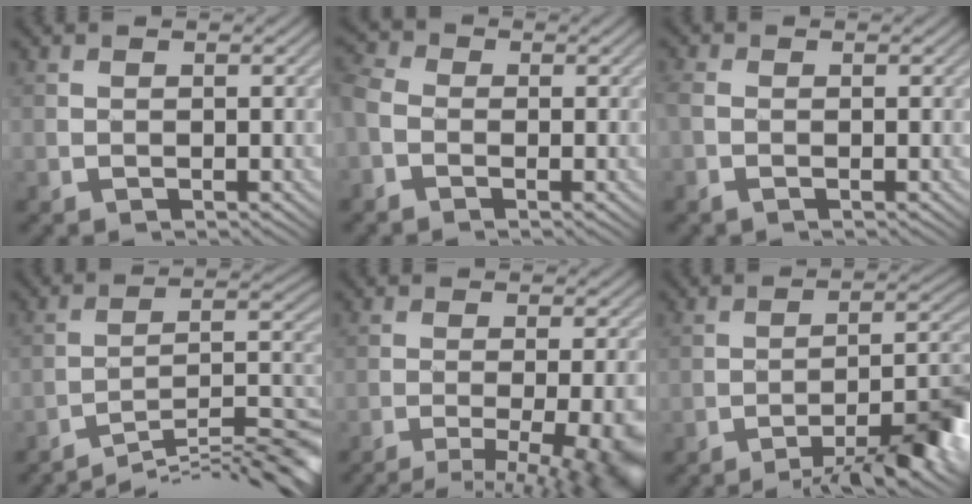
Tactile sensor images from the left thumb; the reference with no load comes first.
{"total": 4.7, "force": [-1.8, 3.5, 2.7], "torque": [-0.073, 0.000, -0.040]}
{"total": 2.3, "force": [-0.8, 1.3, 1.7], "torque": [-0.043, -0.007, -0.014]}
{"total": 12.3, "force": [-10.2, 1.5, 6.8], "torque": [-0.100, 0.013, -0.161]}
{"total": 11.8, "force": [-7.3, 3.2, 8.7], "torque": [-0.085, -0.010, -0.080]}
{"total": 10.5, "force": [-6.5, 2.1, 8.0], "torque": [-0.108, 0.010, -0.097]}